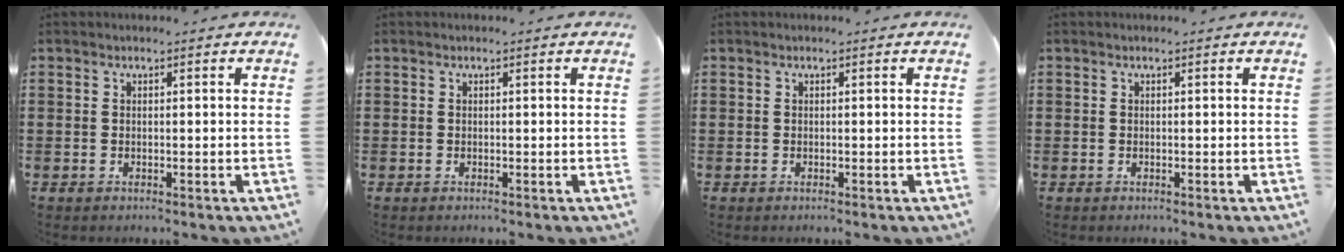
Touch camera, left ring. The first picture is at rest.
{"total": 0.0}
{"total": 0.0}
{"total": 0.0}